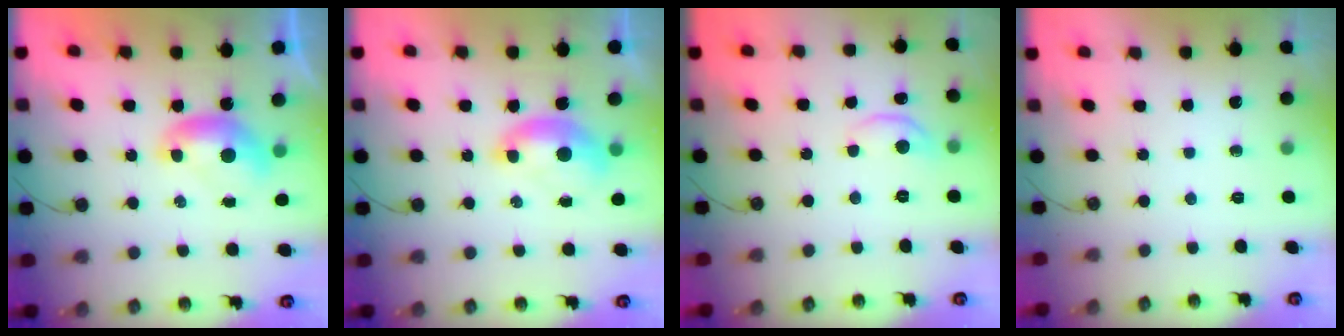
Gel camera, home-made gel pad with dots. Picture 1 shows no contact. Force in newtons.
{"total": 1.7, "press": 1.5, "slide": 0.7}
{"total": 4.0, "press": 4.0, "slide": 0.4}
{"total": 0.0}